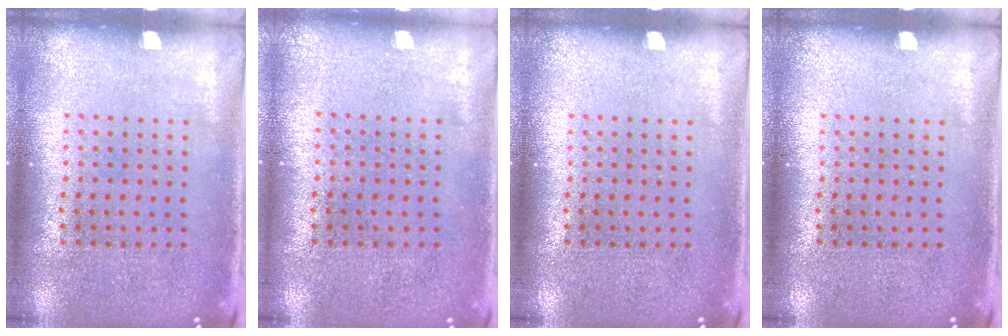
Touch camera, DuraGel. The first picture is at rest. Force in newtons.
{"total": 0.0}
{"total": 0.0}
{"total": 0.0}